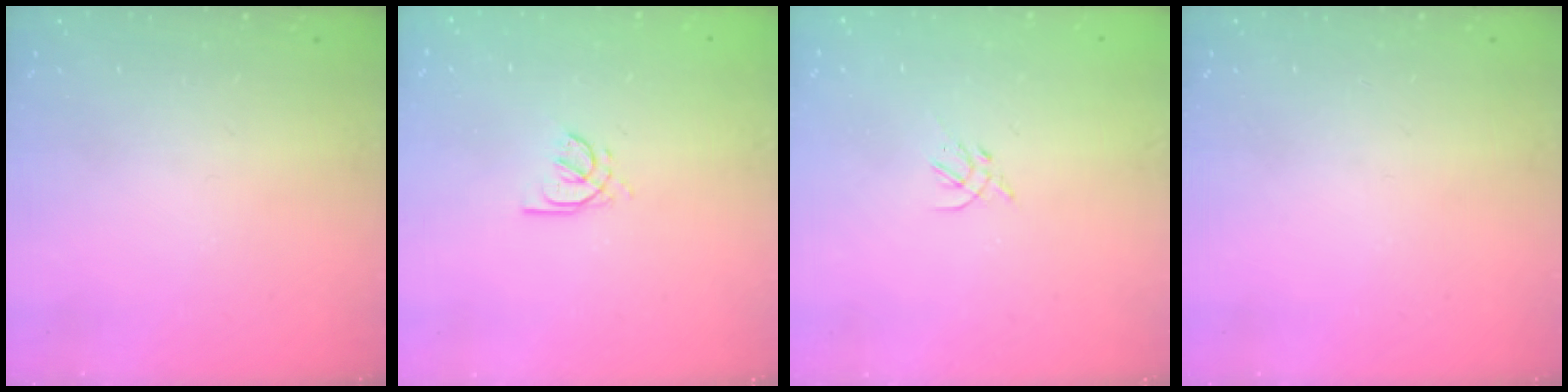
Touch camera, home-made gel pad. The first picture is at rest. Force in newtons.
{"total": 2.4, "press": 2.4, "slide": 0.6}
{"total": 1.4, "press": 1.3, "slide": 0.5}
{"total": 0.0}